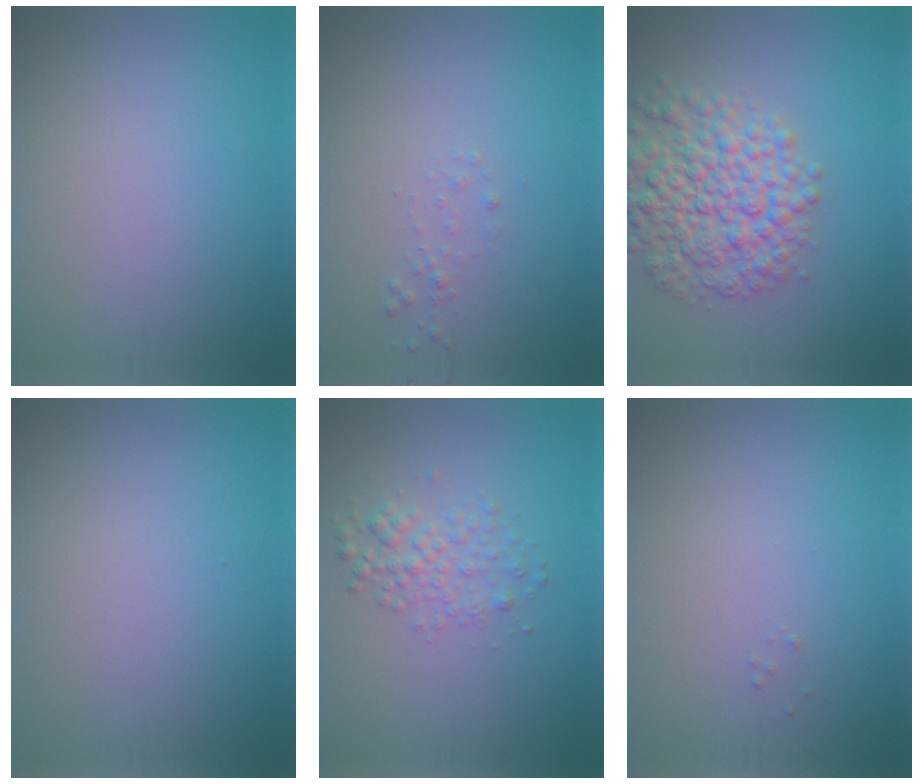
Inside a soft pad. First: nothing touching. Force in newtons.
{"total": 0.7, "press": 0.7, "slide": 0.0}
{"total": 7.7, "press": 7.7, "slide": 0.3}
{"total": 0.0}
{"total": 2.6, "press": 2.6, "slide": 0.1}
{"total": 0.0}